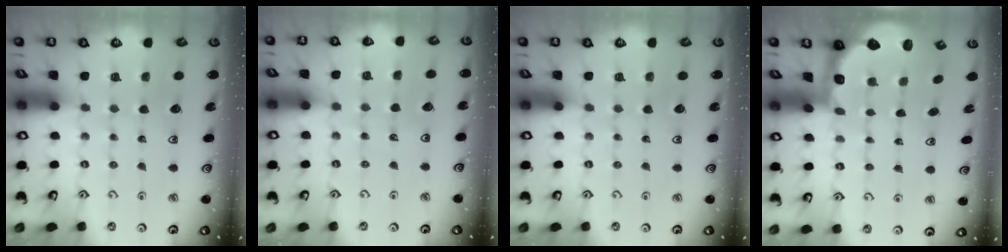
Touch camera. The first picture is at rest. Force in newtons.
{"total": 2.9, "press": 2.9, "slide": 0.2}
{"total": 0.0}
{"total": 2.6, "press": 2.0, "slide": 1.7}